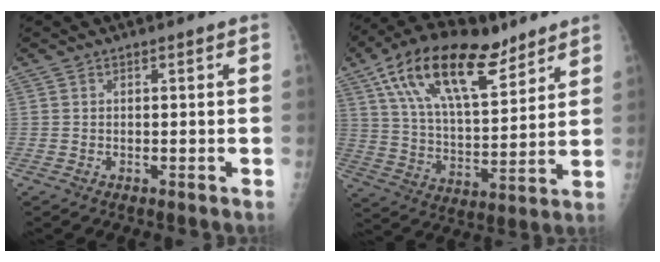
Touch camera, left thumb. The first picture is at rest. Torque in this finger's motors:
{"motor_torque": [1.23, 1.26, 1.46, -1.31, 0.33]}